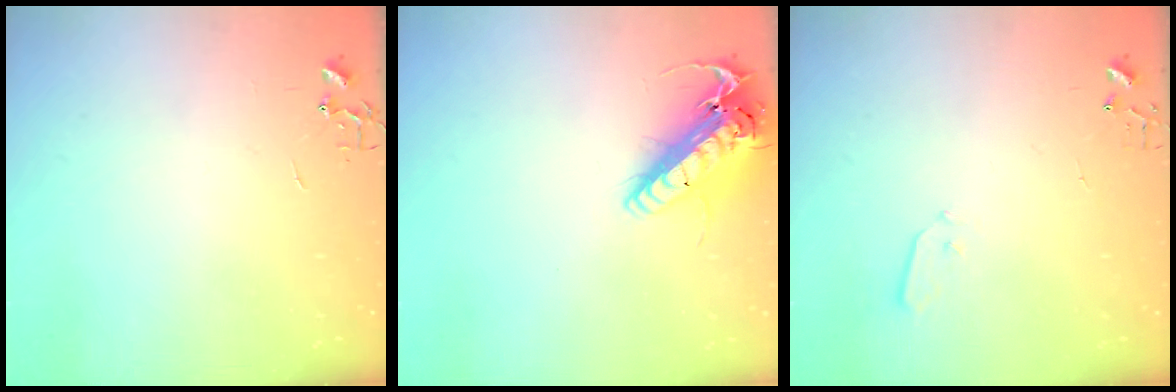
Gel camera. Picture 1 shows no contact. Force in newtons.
{"total": 18.3, "press": 18.0, "slide": 3.3}
{"total": 3.5, "press": 3.5, "slide": 0.6}